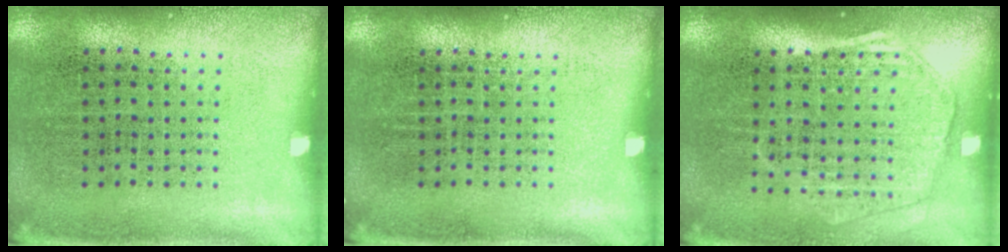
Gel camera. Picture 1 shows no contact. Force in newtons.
{"total": 0.0}
{"total": 1.7, "press": 1.6, "slide": 0.7}